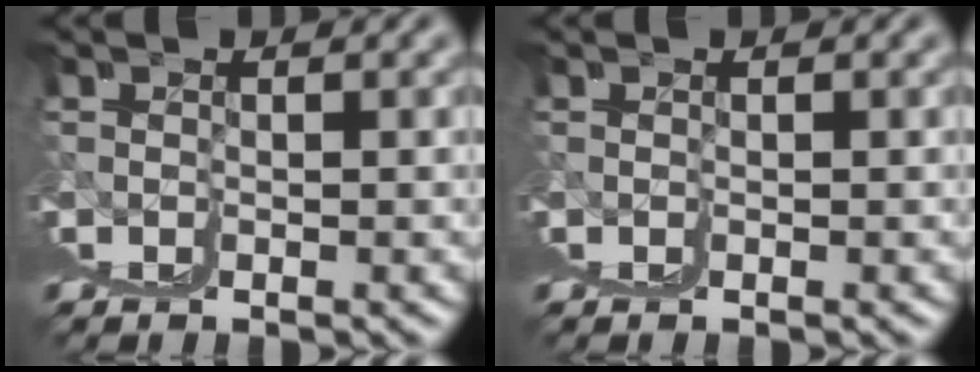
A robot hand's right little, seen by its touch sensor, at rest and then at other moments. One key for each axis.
{"total": 0.0}